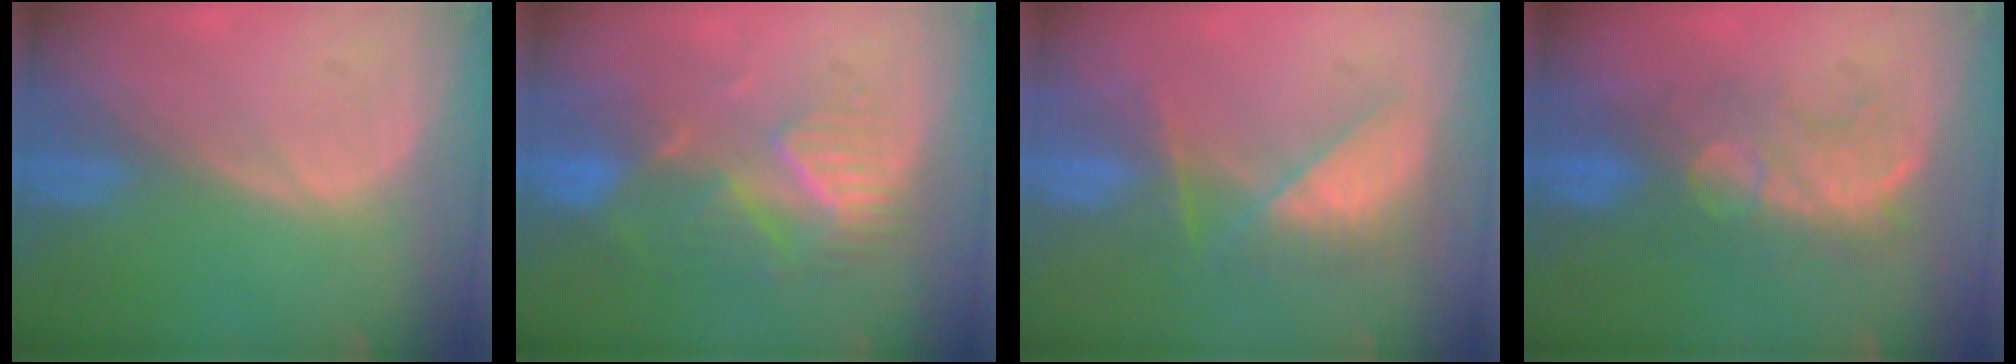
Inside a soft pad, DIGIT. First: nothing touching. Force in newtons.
{"total": 9.0, "press": 7.8, "slide": 4.4}
{"total": 8.2, "press": 7.0, "slide": 4.3}
{"total": 8.1, "press": 7.7, "slide": 2.3}